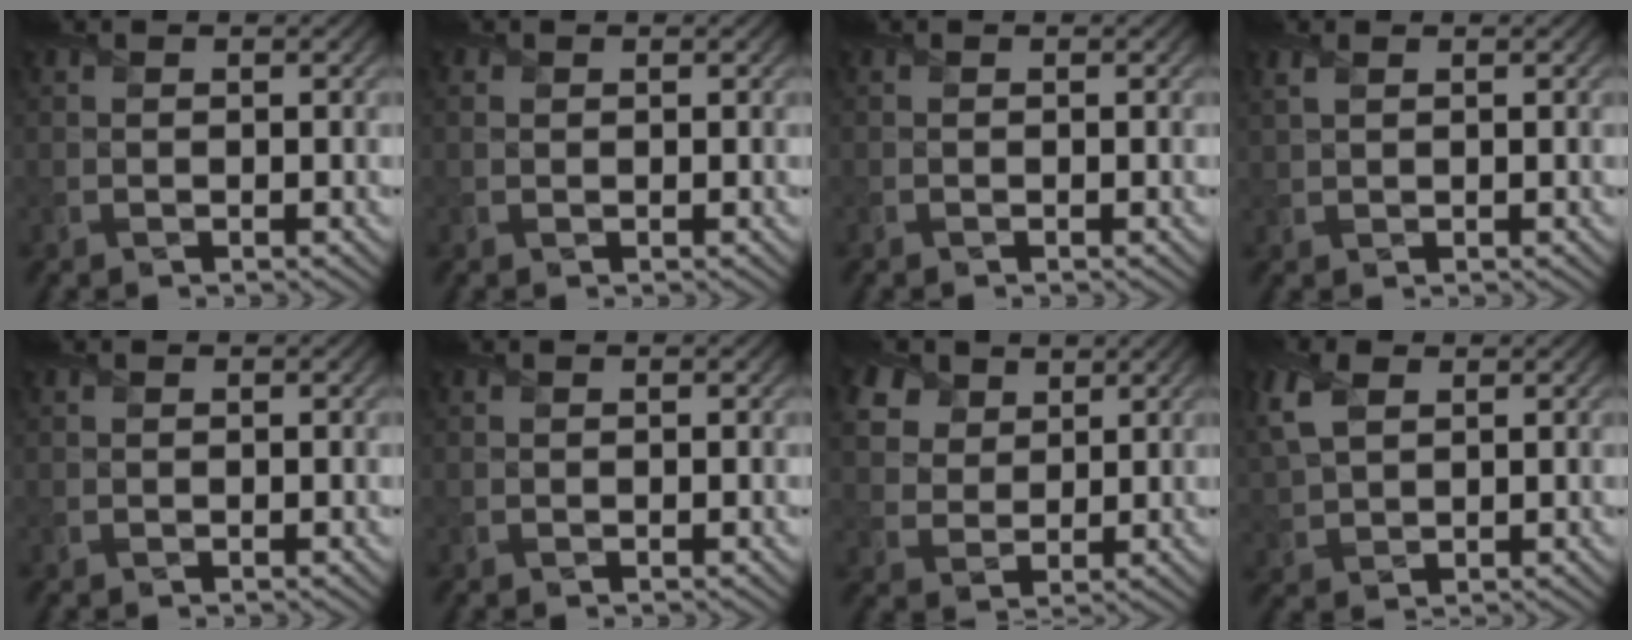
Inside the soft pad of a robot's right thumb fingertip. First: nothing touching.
{"total": 0.9, "force": [0.5, 0.6, 0.5], "torque": [-0.014, 0.002, 0.011]}
{"total": 0.0}
{"total": 2.0, "force": [1.2, 0.9, 1.3], "torque": [-0.042, 0.005, 0.028]}
{"total": 0.5, "force": [0.4, 0.2, 0.3], "torque": [-0.010, 0.003, 0.007]}
{"total": 0.0}
{"total": 6.8, "force": [4.3, 4.4, 2.9], "torque": [-0.105, 0.003, 0.086]}
{"total": 7.6, "force": [3.4, 4.4, 5.2], "torque": [-0.169, 0.018, 0.071]}